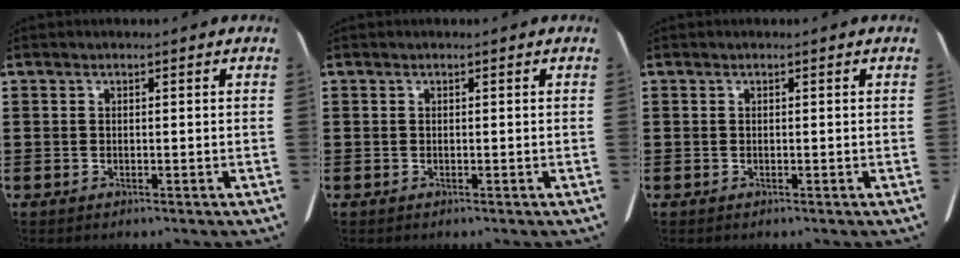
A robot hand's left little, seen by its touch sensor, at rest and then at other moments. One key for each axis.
{"total": 0.0}
{"total": 0.0}